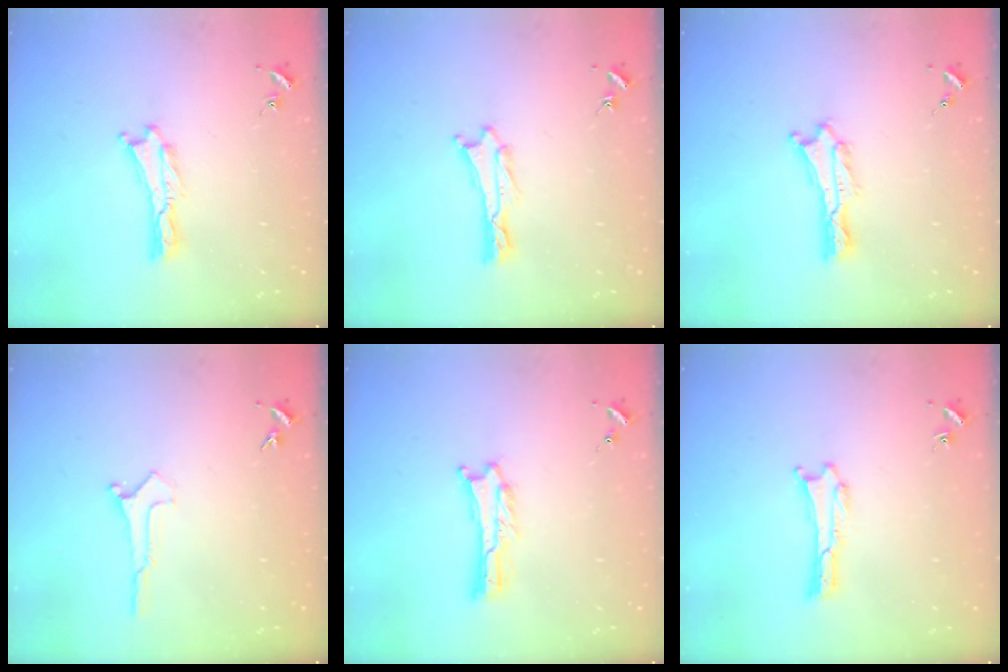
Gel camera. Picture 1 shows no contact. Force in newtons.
{"total": 0.5, "press": 0.5, "slide": 0.1}
{"total": 0.7, "press": 0.7, "slide": 0.1}
{"total": 0.0}
{"total": 0.5, "press": 0.5, "slide": 0.1}
{"total": 0.0}